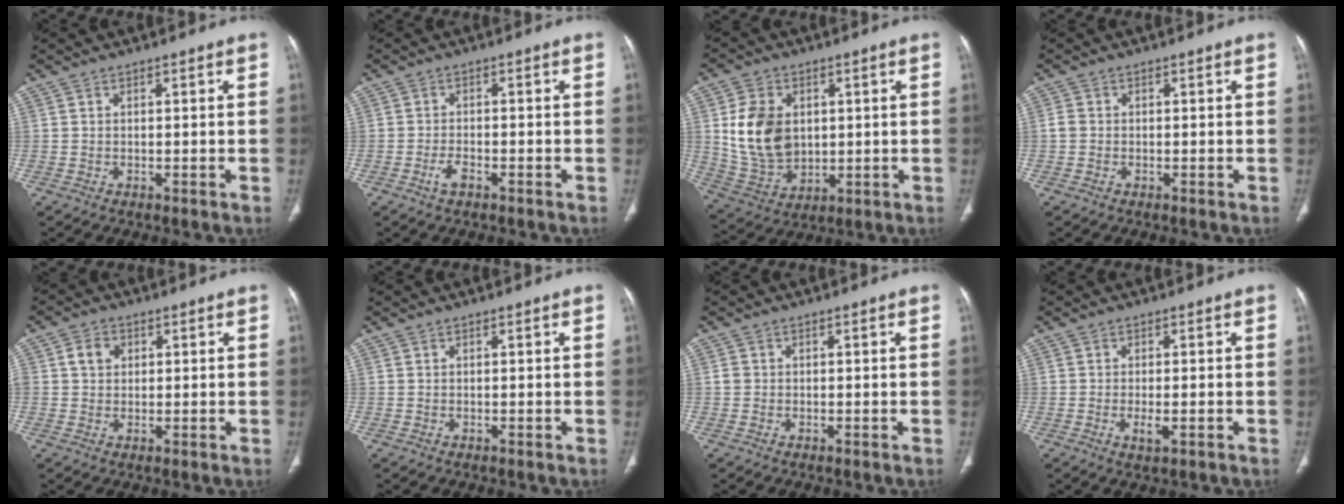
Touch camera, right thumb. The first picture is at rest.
{"total": 2.5, "force": [-1.5, 1.0, 1.8], "torque": [-0.035, 0.011, -0.029]}
{"total": 13.3, "force": [2.2, 9.7, 8.9], "torque": [-0.143, -0.012, 0.057]}
{"total": 1.5, "force": [-0.1, 1.3, 0.8], "torque": [-0.012, 0.003, -0.003]}
{"total": 3.9, "force": [1.1, 3.1, 2.0], "torque": [-0.024, 0.005, 0.020]}
{"total": 0.0}
{"total": 1.1, "force": [0.0, 1.1, 0.4], "torque": [-0.003, 0.003, 0.003]}
{"total": 2.7, "force": [-0.8, 0.9, 2.4], "torque": [-0.044, -0.004, -0.015]}